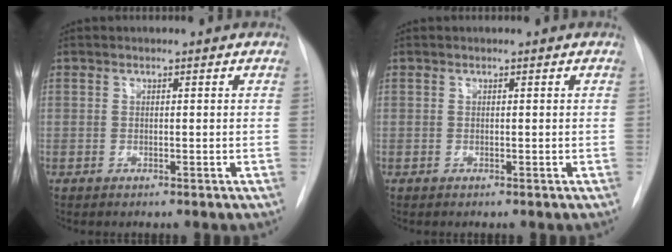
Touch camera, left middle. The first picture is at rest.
{"total": 0.0}